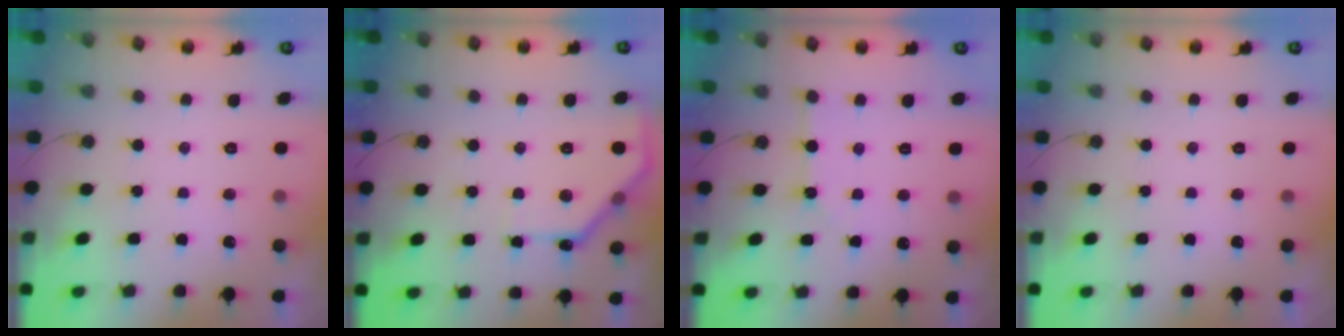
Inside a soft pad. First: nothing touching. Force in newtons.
{"total": 10.0, "press": 10.0, "slide": 0.2}
{"total": 1.2, "press": 1.2, "slide": 0.2}
{"total": 0.0}